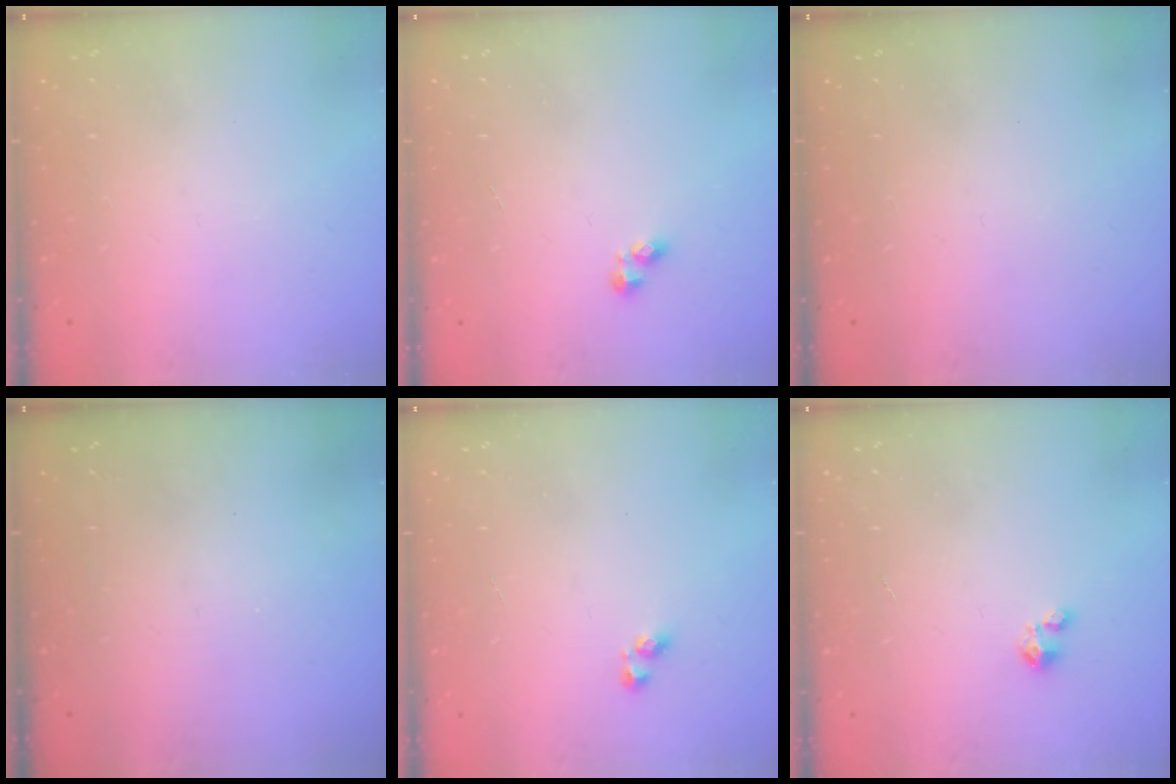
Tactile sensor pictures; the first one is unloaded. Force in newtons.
{"total": 2.4, "press": 2.4, "slide": 0.3}
{"total": 0.0}
{"total": 0.0}
{"total": 3.2, "press": 3.1, "slide": 0.6}
{"total": 2.1, "press": 2.1, "slide": 0.2}